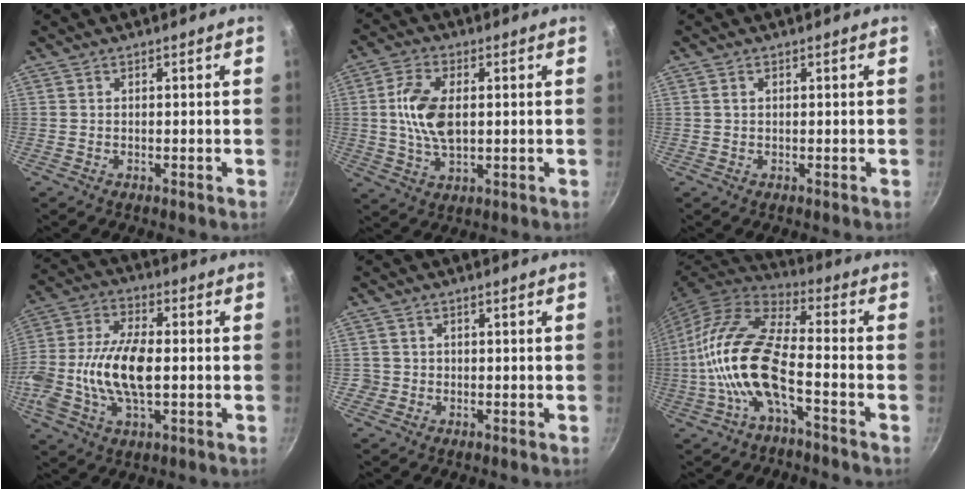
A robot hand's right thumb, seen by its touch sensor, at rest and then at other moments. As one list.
[{"total": 10.4, "force": [0.9, 5.6, 8.8], "torque": [-0.177, 0.000, 0.022]}, {"total": 0.9, "force": [0.3, 0.5, 0.6], "torque": [-0.015, 0.003, 0.007]}, {"total": 17.5, "force": [-1.7, 8.8, 15.0], "torque": [-0.333, 0.015, -0.031]}, {"total": 1.8, "force": [-0.3, 1.8, -0.2], "torque": [0.017, 0.008, -0.007]}, {"total": 16.1, "force": [-4.5, 5.9, 14.3], "torque": [-0.306, 0.046, -0.090]}]